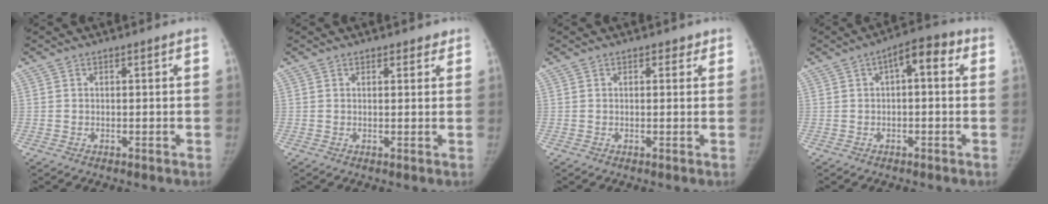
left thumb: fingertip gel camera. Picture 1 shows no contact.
{"total": 1.8, "force": [1.3, 1.1, 0.4], "torque": [0.013, -0.006, 0.012]}
{"total": 1.3, "force": [0.8, 1.0, 0.5], "torque": [0.011, 0.000, 0.003]}
{"total": 6.8, "force": [1.5, 3.1, 5.9], "torque": [-0.062, 0.031, 0.008]}